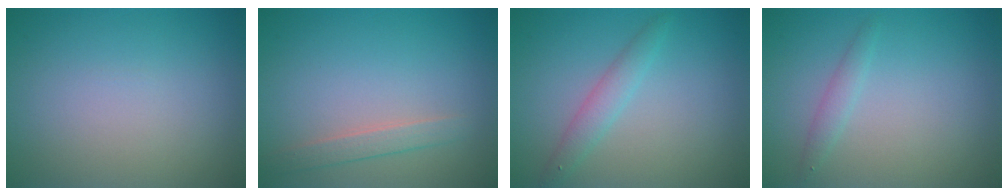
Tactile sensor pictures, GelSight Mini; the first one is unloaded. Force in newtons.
{"total": 1.6, "press": 1.6, "slide": 0.2}
{"total": 1.9, "press": 1.9, "slide": 0.1}
{"total": 1.2, "press": 1.2, "slide": 0.0}